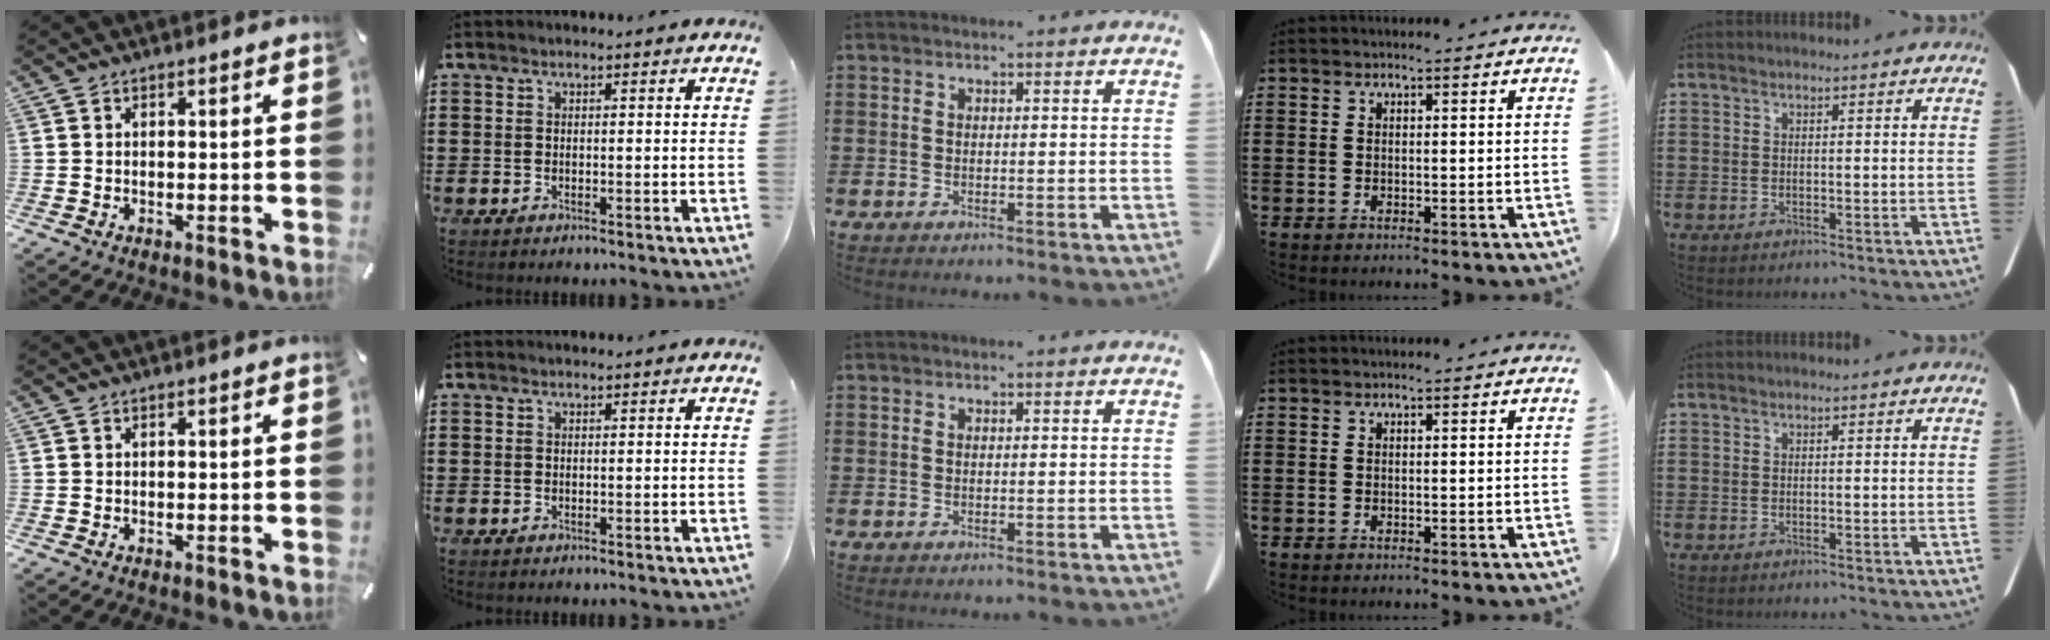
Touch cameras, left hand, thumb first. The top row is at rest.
{}